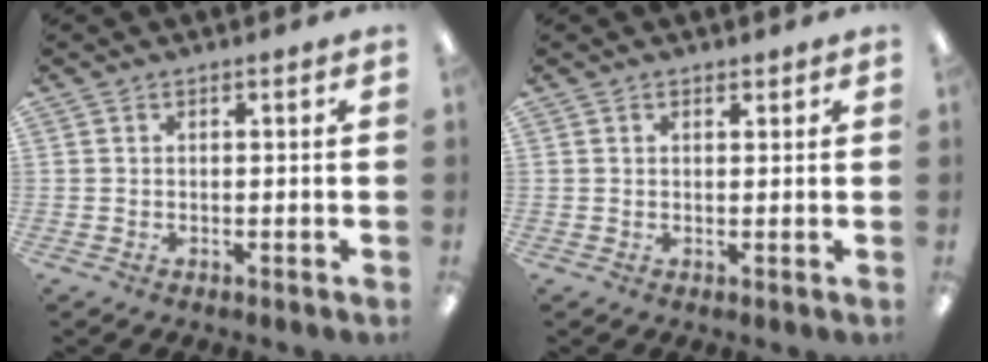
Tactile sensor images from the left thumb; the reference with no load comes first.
{"total": 0.9, "force": [0.7, 0.5, 0.3], "torque": [0.002, -0.002, 0.012]}